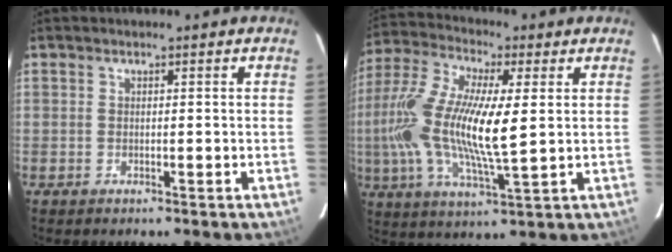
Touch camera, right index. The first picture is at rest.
{"total": 20.3, "force": [1.4, 6.1, 19.3], "torque": [-0.361, -0.005, 0.016]}